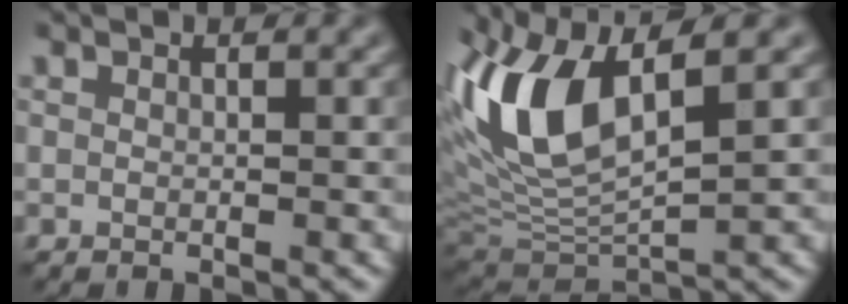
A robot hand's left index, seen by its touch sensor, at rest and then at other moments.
{"total": 9.5, "force": [2.7, 4.1, 8.1], "torque": [-0.175, 0.005, 0.055]}